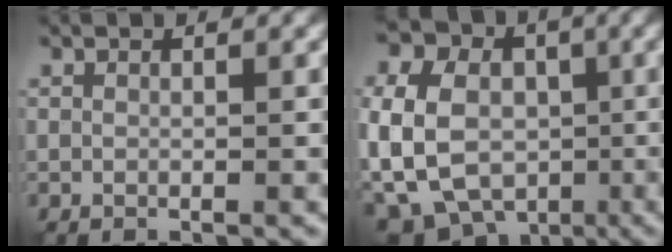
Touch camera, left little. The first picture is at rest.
{"total": 16.6, "force": [-1.3, 14.2, 8.5], "torque": [-0.215, 0.010, -0.054]}